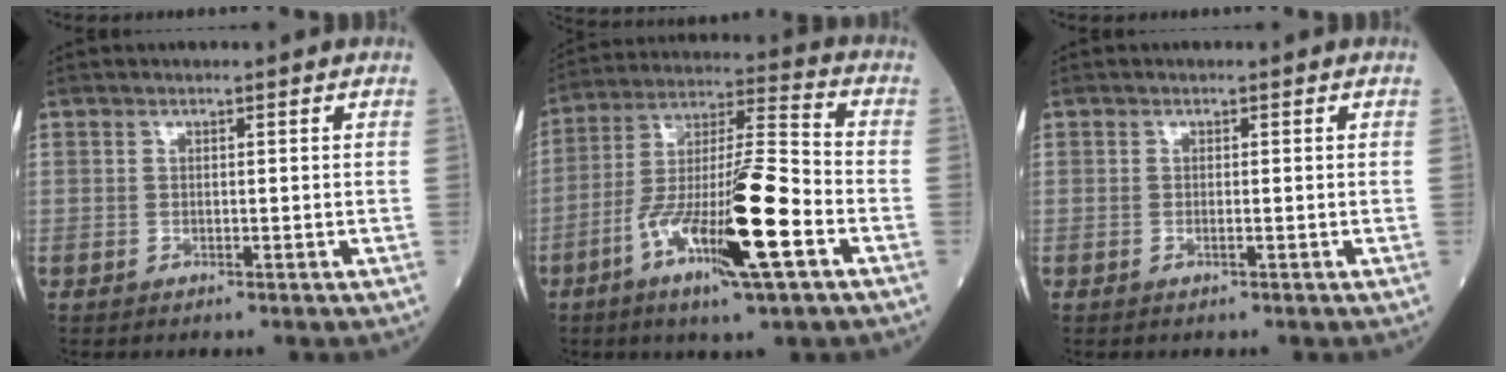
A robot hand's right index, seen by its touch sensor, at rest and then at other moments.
{"total": 17.3, "force": [-6.8, 1.1, 15.9], "torque": [-0.300, -0.013, -0.120]}
{"total": 0.7, "force": [-0.1, -0.2, 0.7], "torque": [-0.017, -0.003, -0.001]}